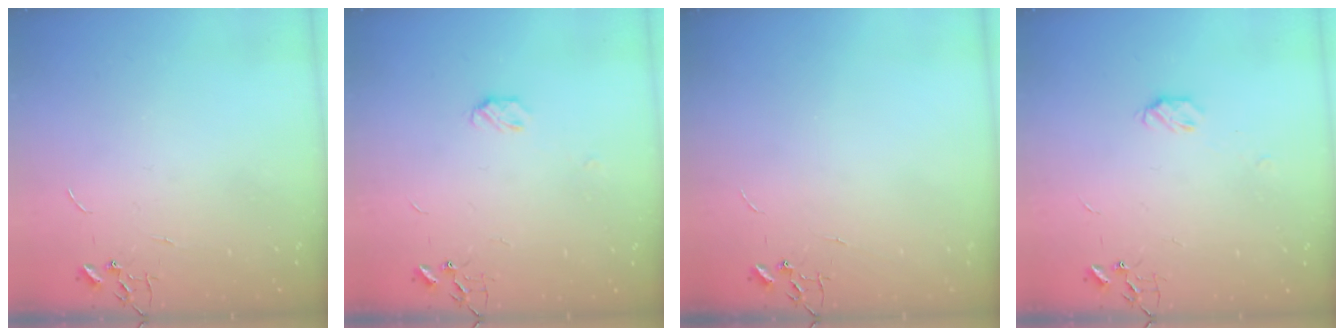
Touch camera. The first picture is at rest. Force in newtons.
{"total": 4.7, "press": 4.6, "slide": 0.7}
{"total": 0.0}
{"total": 5.4, "press": 5.4, "slide": 0.7}